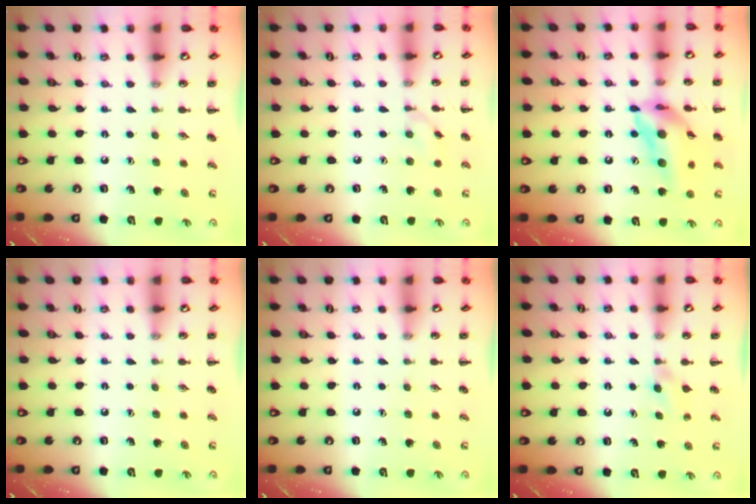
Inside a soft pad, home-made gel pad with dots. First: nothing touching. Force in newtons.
{"total": 4.1, "press": 4.0, "slide": 0.8}
{"total": 16.7, "press": 16.2, "slide": 4.1}
{"total": 0.0}
{"total": 0.0}
{"total": 2.0, "press": 1.8, "slide": 0.9}